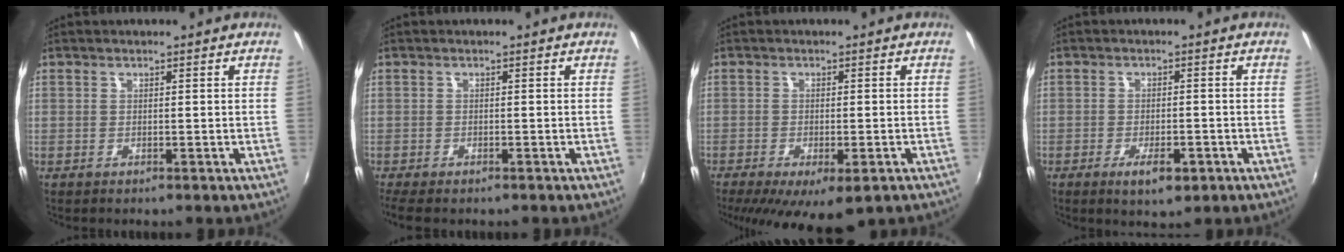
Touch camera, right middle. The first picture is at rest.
{"total": 4.0, "force": [-3.1, 1.2, 2.3], "torque": [-0.055, -0.020, -0.053]}
{"total": 11.5, "force": [-7.0, 4.3, 8.1], "torque": [-0.156, -0.039, -0.098]}
{"total": 4.8, "force": [-2.4, 1.7, 3.8], "torque": [-0.081, -0.009, -0.036]}